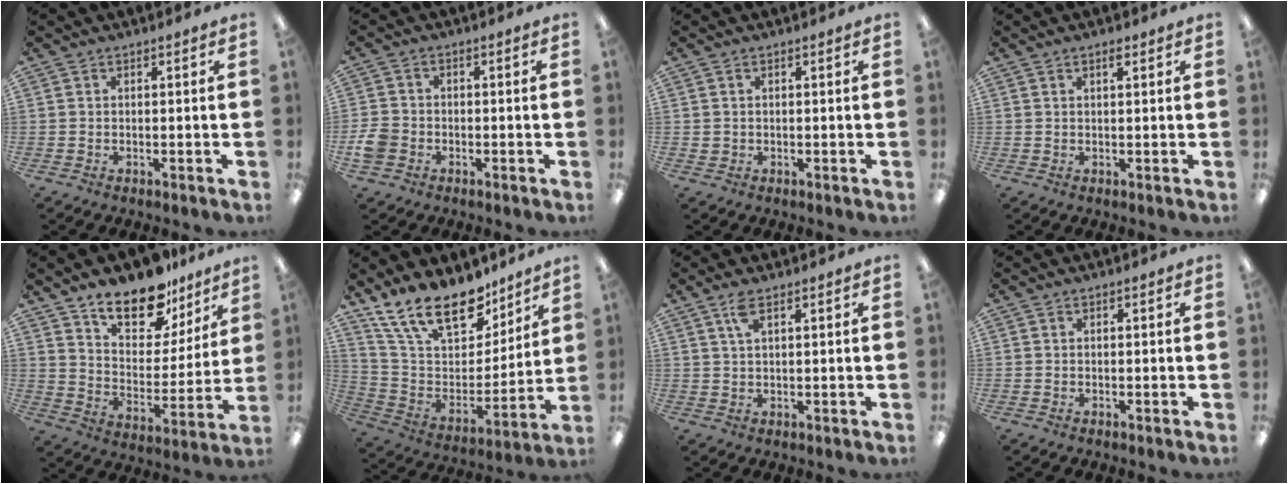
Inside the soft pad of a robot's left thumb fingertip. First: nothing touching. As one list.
[{"total": 4.6, "force": [-1.7, 3.7, 2.1], "torque": [-0.044, 0.010, -0.032]}, {"total": 0.9, "force": [0.3, 0.9, 0.1], "torque": [-0.002, 0.006, 0.004]}, {"total": 1.2, "force": [0.9, 0.4, 0.8], "torque": [-0.009, -0.002, 0.014]}, {"total": 15.8, "force": [12.2, 7.3, 7.0], "torque": [-0.109, -0.086, 0.218]}, {"total": 20.9, "force": [15.1, 9.6, 10.8], "torque": [-0.205, -0.091, 0.277]}, {"total": 3.8, "force": [2.3, 1.2, 2.8], "torque": [-0.063, 0.005, 0.039]}, {"total": 0.0}]